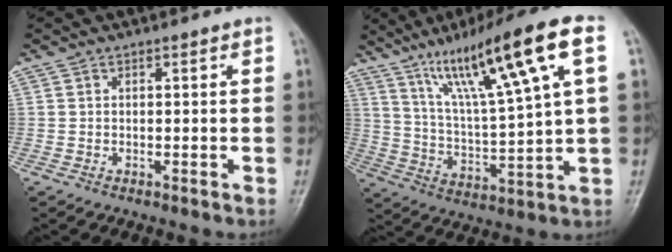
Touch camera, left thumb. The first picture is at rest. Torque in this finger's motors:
{"motor_torque": [0.30, 0.14, 1.69, -1.08, 0.31]}